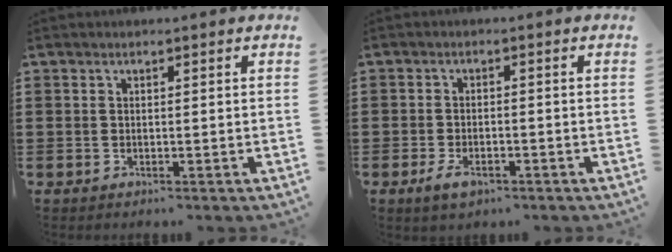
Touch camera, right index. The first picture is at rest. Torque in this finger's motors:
{"motor_torque": [-0.04, -0.21, 0.19, 0.02]}